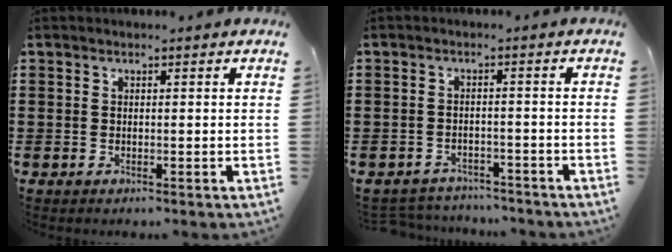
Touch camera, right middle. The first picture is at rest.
{"total": 2.7, "force": [-2.7, 0.4, -0.2], "torque": [-0.006, -0.003, -0.059]}